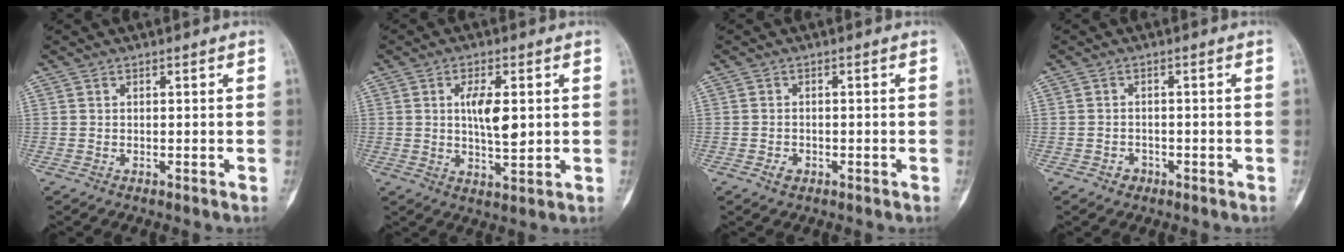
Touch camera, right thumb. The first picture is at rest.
{"total": 7.3, "force": [1.1, 2.9, 6.6], "torque": [-0.107, -0.010, 0.020]}
{"total": 1.6, "force": [-0.8, 1.2, 0.7], "torque": [-0.006, 0.006, -0.011]}
{"total": 1.8, "force": [-1.0, 1.4, 0.4], "torque": [0.003, 0.010, -0.014]}